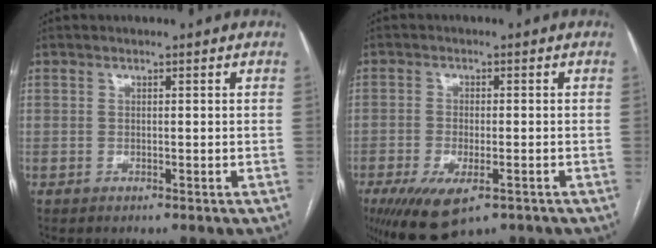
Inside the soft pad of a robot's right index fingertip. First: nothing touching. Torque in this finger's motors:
{"motor_torque": [1.37, -0.77, 0.70, 0.17]}